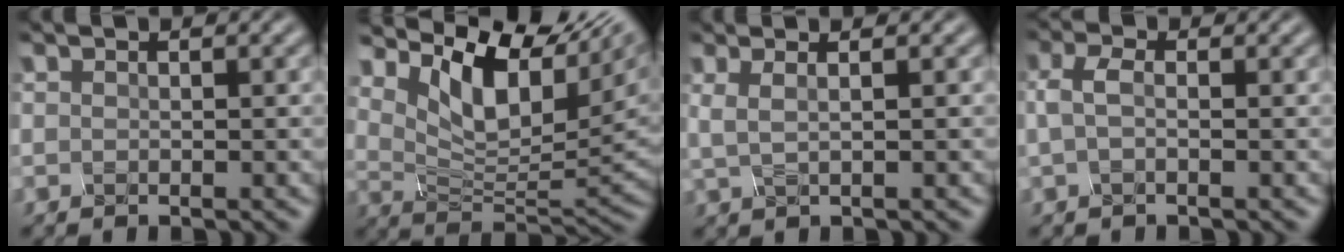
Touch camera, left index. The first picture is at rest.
{"total": 8.8, "force": [4.8, 3.9, 6.2], "torque": [-0.111, -0.001, 0.100]}
{"total": 0.9, "force": [0.8, -0.3, 0.5], "torque": [-0.023, 0.005, 0.011]}
{"total": 0.6, "force": [0.2, 0.1, 0.5], "torque": [-0.043, 0.003, 0.015]}